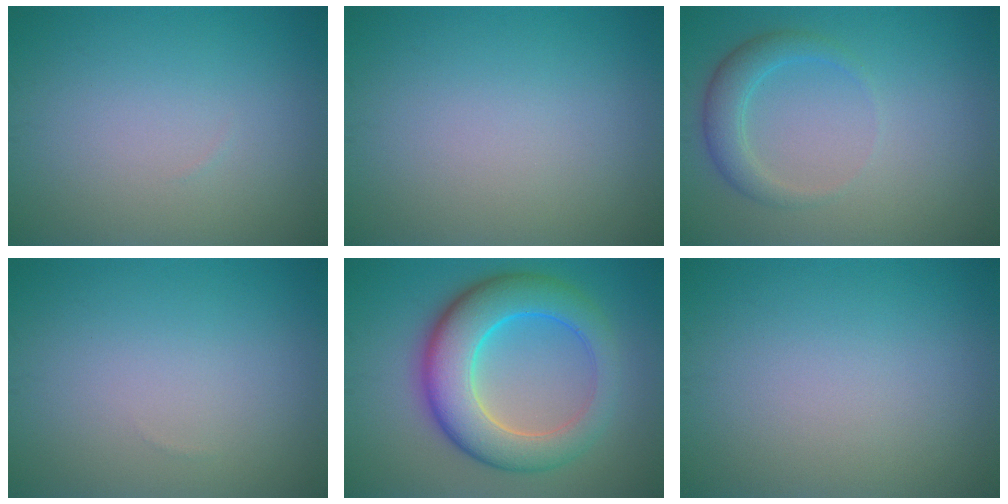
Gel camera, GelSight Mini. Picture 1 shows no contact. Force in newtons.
{"total": 0.0}
{"total": 2.7, "press": 2.7, "slide": 0.1}
{"total": 0.0}
{"total": 8.9, "press": 8.9, "slide": 0.1}
{"total": 0.0}